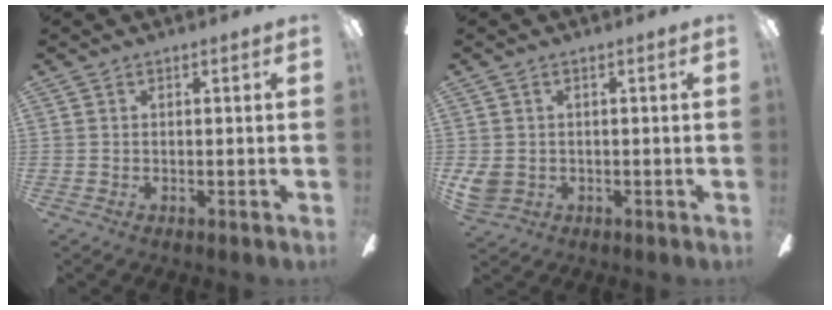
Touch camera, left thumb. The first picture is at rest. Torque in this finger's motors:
{"motor_torque": [-0.25, 0.33, 0.31, -0.28, 0.04]}